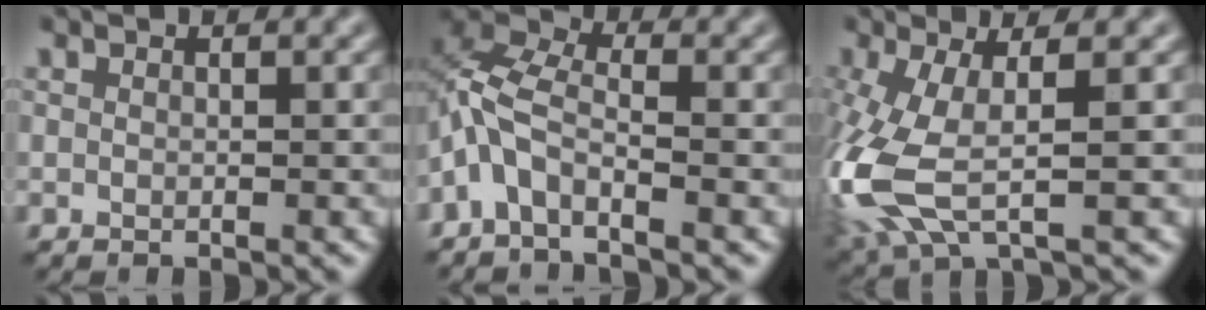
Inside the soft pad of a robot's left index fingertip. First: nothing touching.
{"total": 4.3, "force": [-2.1, 1.9, 3.2], "torque": [-0.075, 0.009, -0.059]}
{"total": 8.1, "force": [-1.4, 3.0, 7.4], "torque": [-0.203, -0.010, -0.031]}